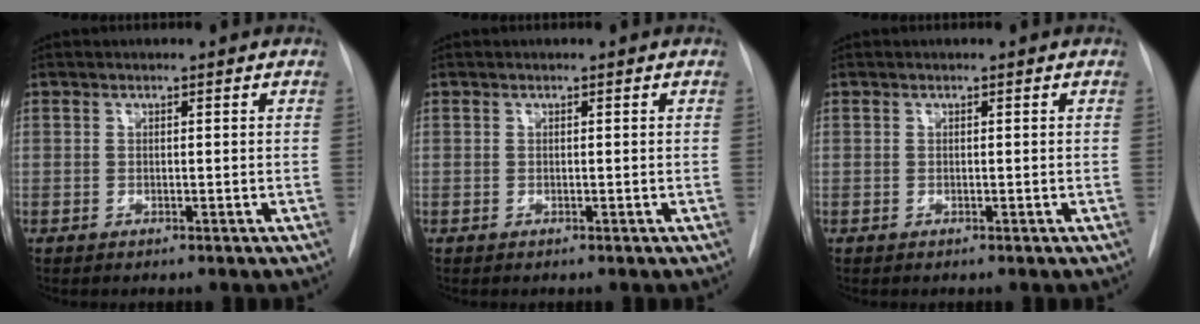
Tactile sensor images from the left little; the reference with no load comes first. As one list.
[{"total": 0.0}, {"total": 0.0}]